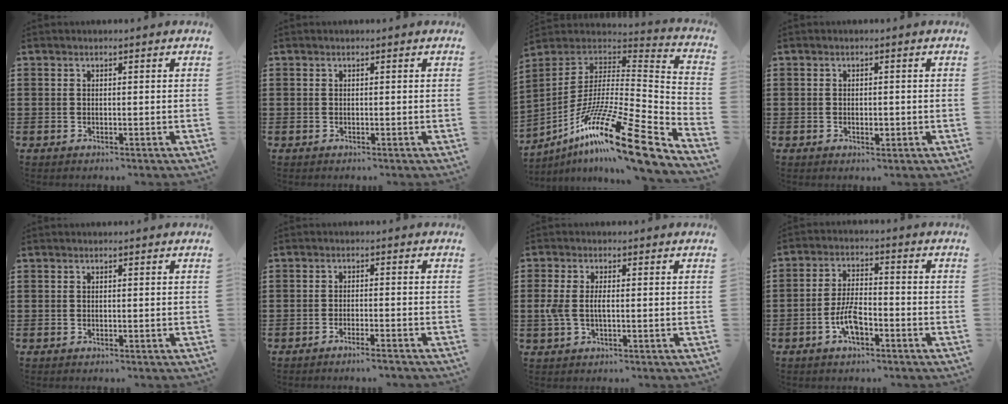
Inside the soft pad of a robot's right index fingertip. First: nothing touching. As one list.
[{"total": 0.0}, {"total": 19.9, "force": [-12.9, 2.4, 15.0], "torque": [-0.279, 0.024, -0.233]}, {"total": 1.3, "force": [-0.3, 0.6, 1.1], "torque": [-0.021, -0.003, -0.005]}, {"total": 0.0}, {"total": 1.9, "force": [-1.8, -0.3, 0.7], "torque": [-0.011, 0.000, -0.035]}, {"total": 3.0, "force": [-0.3, 1.3, 2.7], "torque": [-0.072, -0.005, -0.013]}, {"total": 5.9, "force": [-2.7, 2.2, 4.8], "torque": [-0.114, -0.004, -0.056]}]